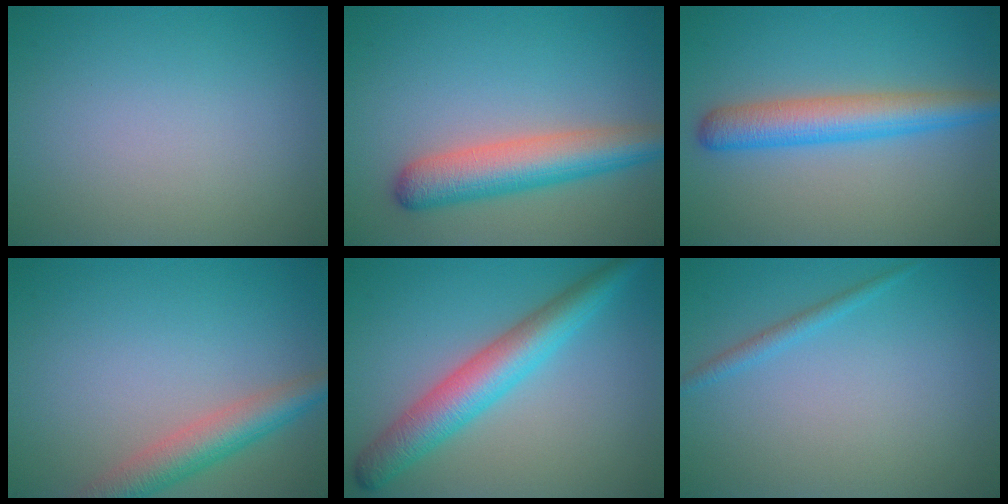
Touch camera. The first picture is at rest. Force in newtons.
{"total": 5.7, "press": 5.7, "slide": 0.2}
{"total": 4.9, "press": 4.9, "slide": 0.1}
{"total": 4.5, "press": 4.5, "slide": 0.1}
{"total": 5.8, "press": 5.8, "slide": 0.1}
{"total": 1.2, "press": 1.1, "slide": 0.1}